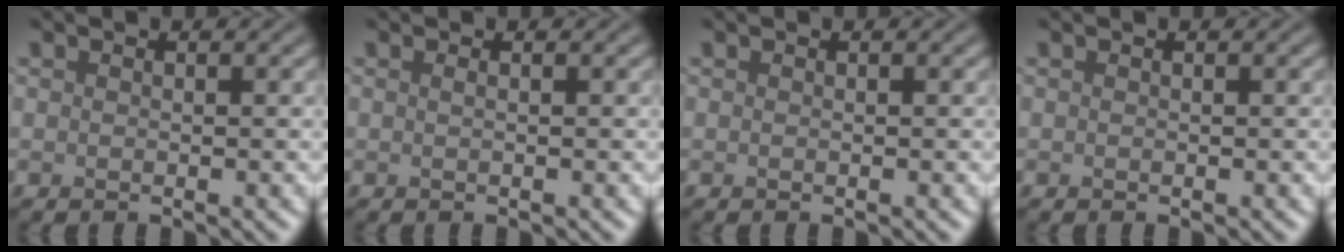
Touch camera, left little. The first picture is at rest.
{"total": 0.6, "force": [0.1, 0.2, 0.5], "torque": [-0.007, 0.003, -0.001]}
{"total": 0.0}
{"total": 0.0}